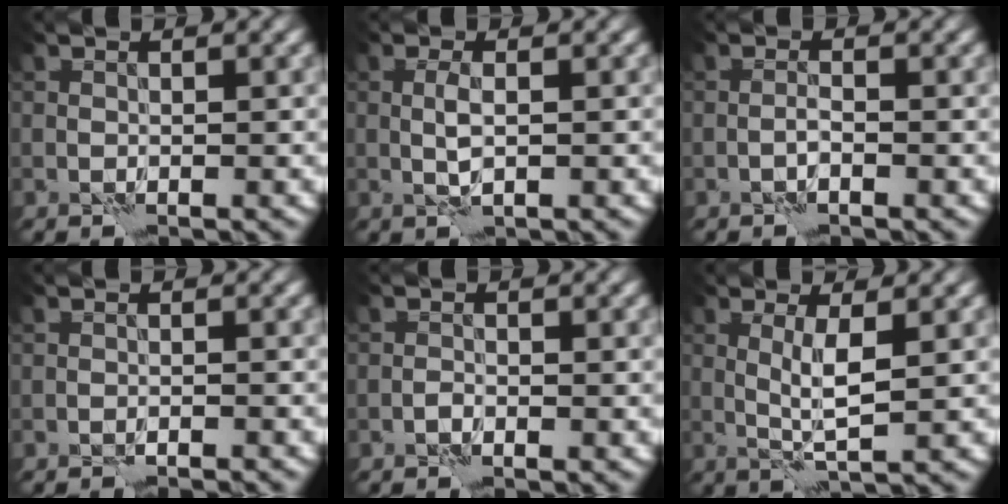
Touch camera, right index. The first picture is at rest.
{"total": 1.7, "force": [0.0, 0.5, 1.6], "torque": [-0.037, 0.000, -0.001]}
{"total": 0.9, "force": [-0.6, 0.0, 0.7], "torque": [-0.014, 0.005, -0.016]}
{"total": 1.2, "force": [-1.1, 0.0, 0.3], "torque": [-0.001, 0.004, -0.020]}
{"total": 0.6, "force": [-0.5, 0.2, 0.3], "torque": [-0.003, 0.004, -0.013]}
{"total": 2.8, "force": [0.5, 0.2, 2.7], "torque": [-0.056, 0.000, 0.009]}